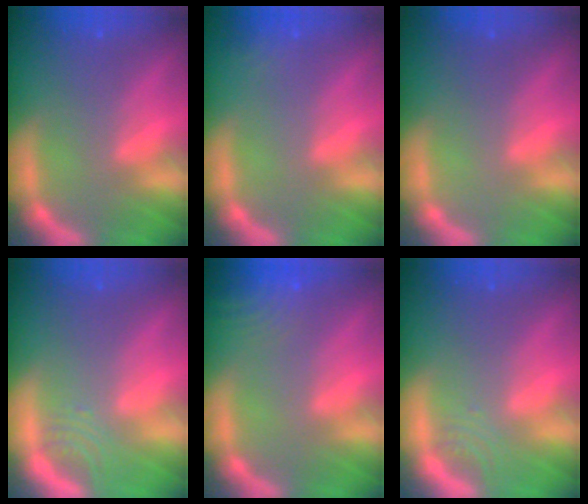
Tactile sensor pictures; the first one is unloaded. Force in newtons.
{"total": 1.4}
{"total": 0.0}
{"total": 2.0}
{"total": 7.0}
{"total": 1.4}